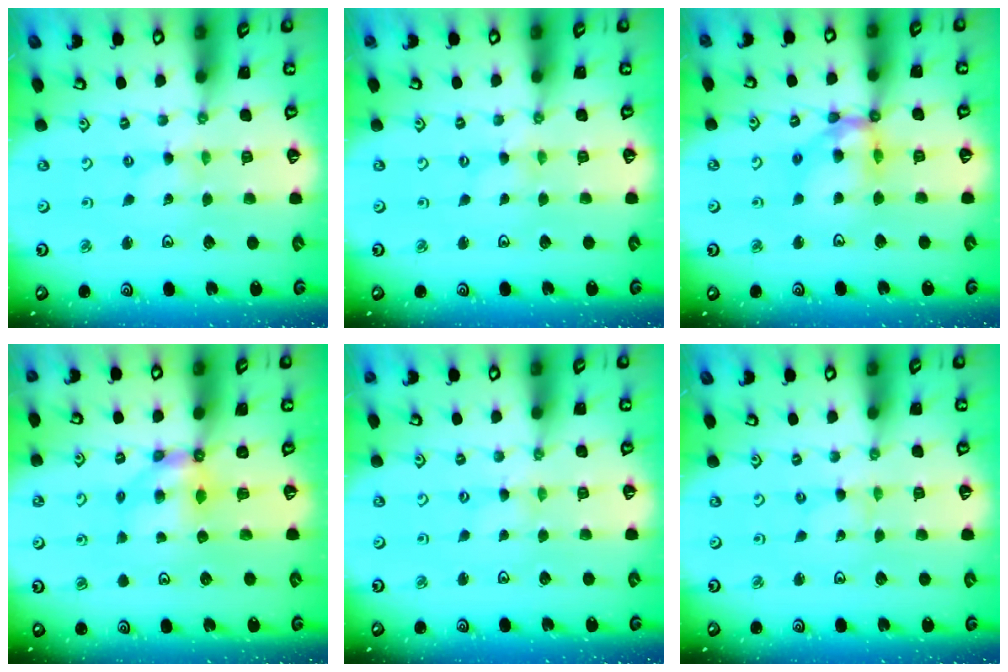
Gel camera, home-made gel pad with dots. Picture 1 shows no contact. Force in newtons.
{"total": 0.0}
{"total": 12.5, "press": 12.4, "slide": 1.5}
{"total": 6.2, "press": 6.2, "slide": 0.5}
{"total": 0.0}
{"total": 0.0}